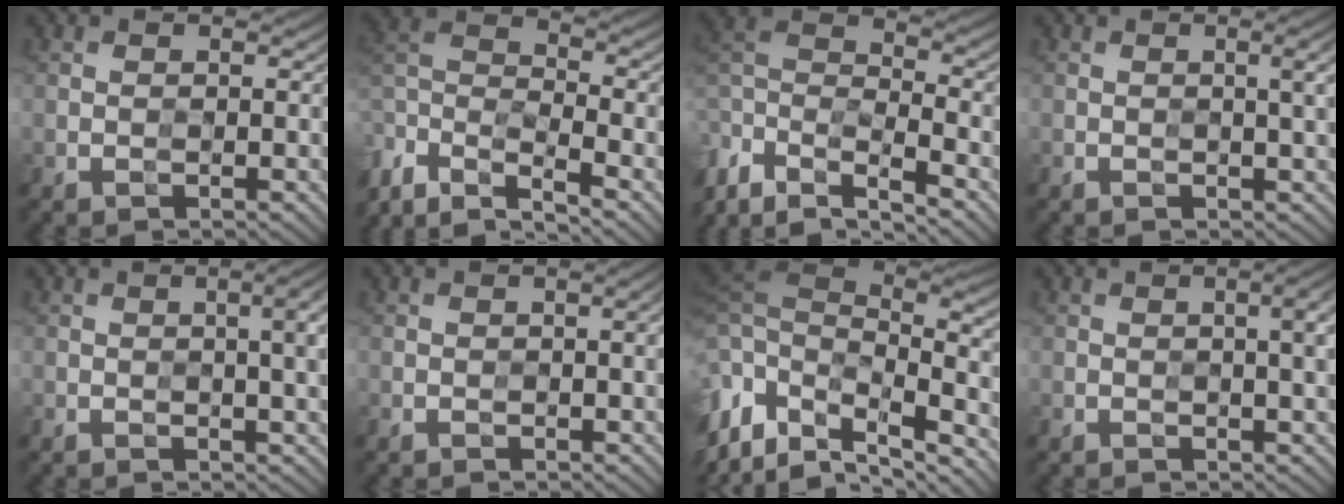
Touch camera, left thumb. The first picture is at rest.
{"total": 10.1, "force": [-7.2, 3.2, 6.3], "torque": [-0.137, -0.009, -0.151]}
{"total": 10.6, "force": [-6.9, 4.0, 6.9], "torque": [-0.153, -0.011, -0.141]}
{"total": 2.8, "force": [0.4, 0.4, 2.8], "torque": [-0.038, 0.006, 0.003]}
{"total": 5.2, "force": [0.6, 1.5, 5.0], "torque": [-0.058, 0.009, 0.007]}
{"total": 2.1, "force": [-0.1, 0.5, 2.1], "torque": [-0.028, 0.001, -0.002]}
{"total": 16.6, "force": [-4.4, 9.4, 12.9], "torque": [-0.282, -0.028, -0.041]}
{"total": 4.3, "force": [0.4, 1.1, 4.1], "torque": [-0.053, 0.008, 0.006]}